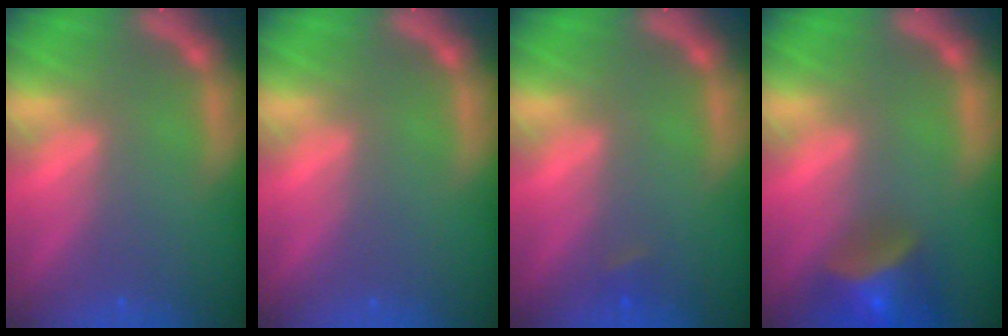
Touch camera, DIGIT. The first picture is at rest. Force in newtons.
{"total": 0.0}
{"total": 0.9}
{"total": 5.9}